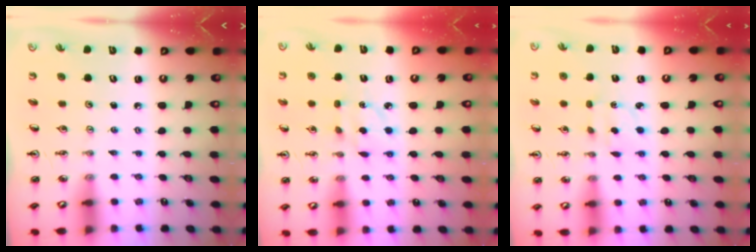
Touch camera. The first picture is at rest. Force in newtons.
{"total": 4.0, "press": 4.0, "slide": 0.4}
{"total": 2.5, "press": 2.4, "slide": 0.6}